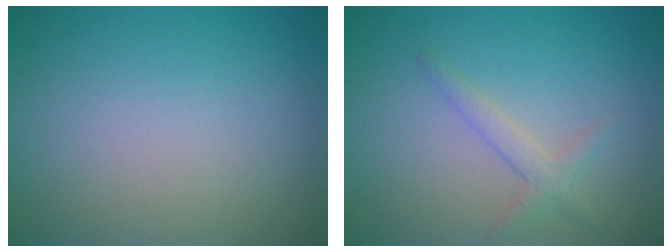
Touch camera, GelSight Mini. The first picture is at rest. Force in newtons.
{"total": 1.8, "press": 1.8, "slide": 0.1}